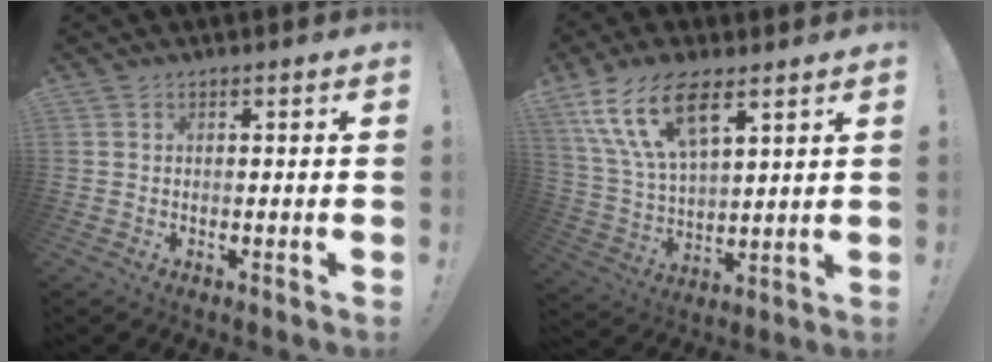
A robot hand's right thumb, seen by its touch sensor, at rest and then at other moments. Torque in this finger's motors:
{"motor_torque": [0.45, 0.58, 1.29, 1.24, 0.53]}